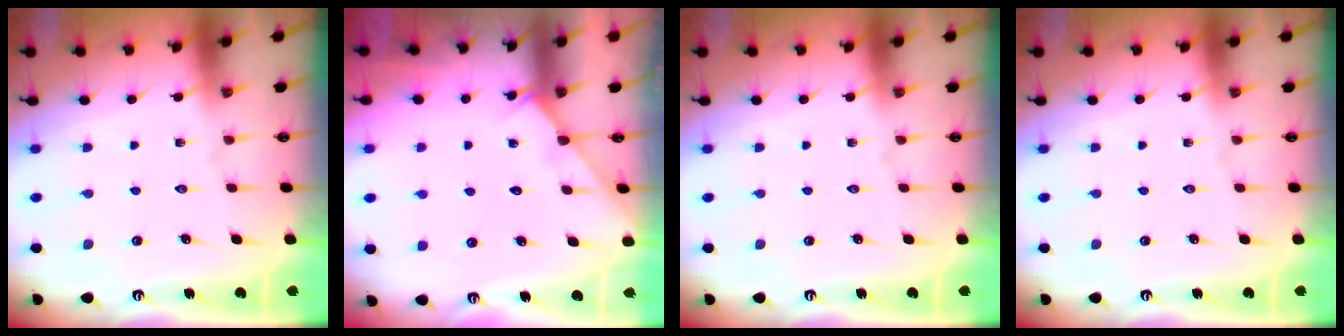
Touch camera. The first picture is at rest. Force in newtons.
{"total": 3.7, "press": 3.7, "slide": 0.5}
{"total": 0.0}
{"total": 0.0}